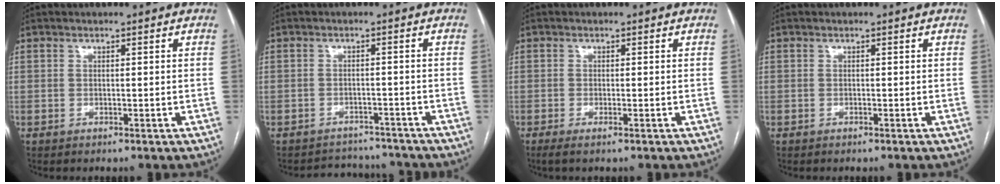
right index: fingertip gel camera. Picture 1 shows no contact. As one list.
[{"total": 6.7, "force": [-6.4, 2.1, -0.3], "torque": [0.012, 0.017, -0.081]}, {"total": 1.6, "force": [-1.0, 0.0, 1.3], "torque": [-0.022, -0.003, -0.018]}, {"total": 0.0}]